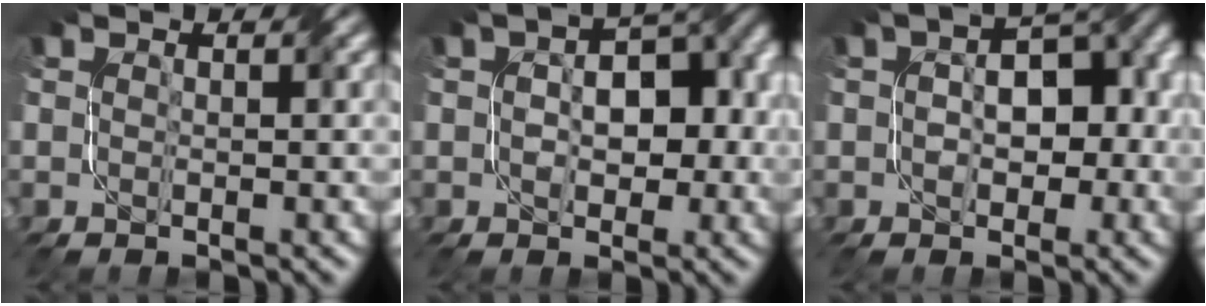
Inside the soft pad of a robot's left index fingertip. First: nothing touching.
{"total": 6.1, "force": [-0.7, 3.8, 4.8], "torque": [-0.054, 0.018, -0.011]}
{"total": 6.9, "force": [-1.2, 4.1, 5.4], "torque": [-0.053, 0.021, -0.016]}